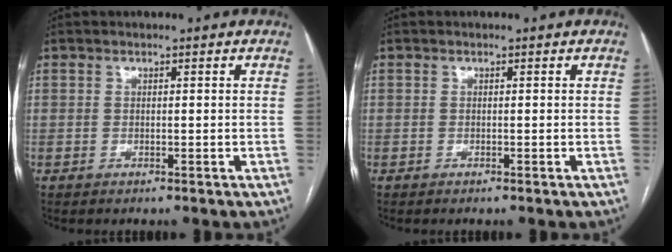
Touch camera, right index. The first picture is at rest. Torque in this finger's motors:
{"motor_torque": [0.02, 0.04, -0.17, -0.02]}